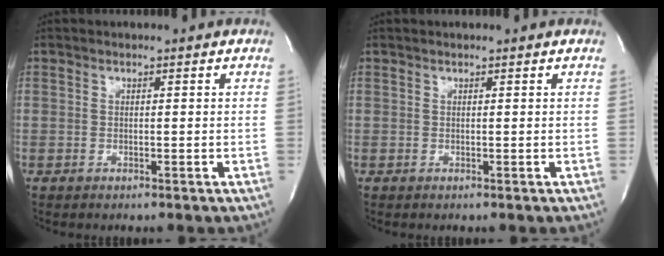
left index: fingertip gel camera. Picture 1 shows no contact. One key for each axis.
{"total": 0.7, "fx": 0.7, "fy": 0.0, "fz": 0.2, "tx": -0.009, "ty": 0.003, "tz": 0.009}